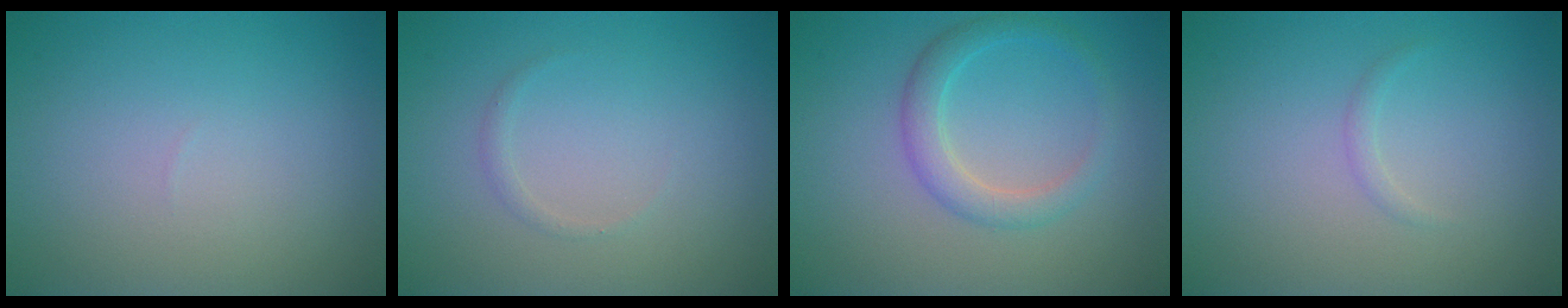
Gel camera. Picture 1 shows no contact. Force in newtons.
{"total": 0.6, "press": 0.6, "slide": 0.0}
{"total": 2.7, "press": 2.7, "slide": 0.1}
{"total": 0.7, "press": 0.7, "slide": 0.1}